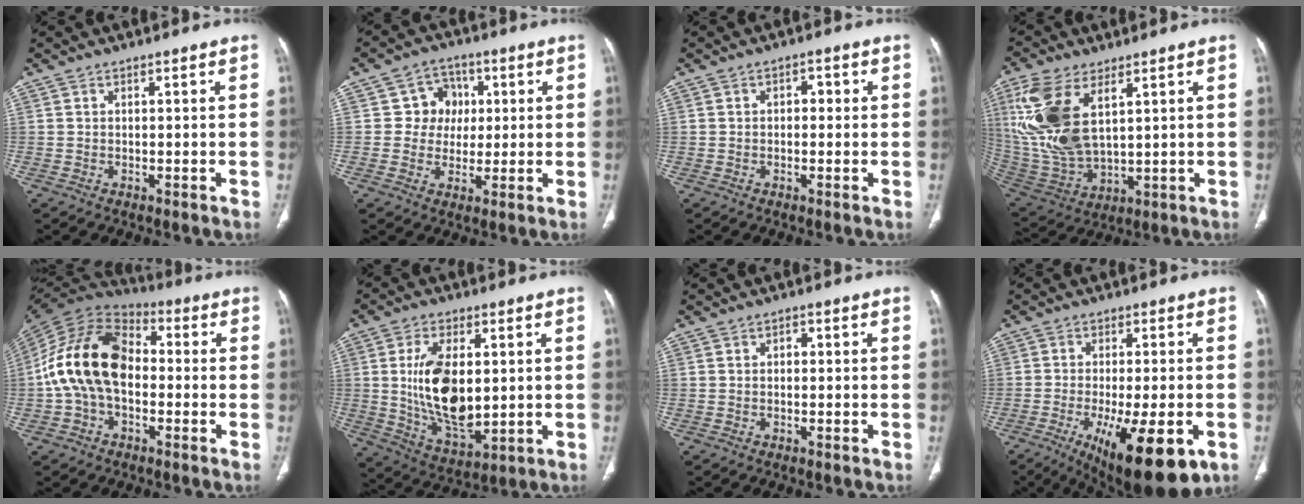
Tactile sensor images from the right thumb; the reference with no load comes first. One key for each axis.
{"total": 7.3, "fx": 1.2, "fy": 6.9, "fz": 2.2, "tx": 0.014, "ty": 0.010, "tz": 0.013}
{"total": 2.2, "fx": 0.2, "fy": 1.5, "fz": 1.6, "tx": -0.012, "ty": 0.007, "tz": -0.004}
{"total": 17.1, "fx": 5.9, "fy": 8.7, "fz": 13.4, "tx": -0.294, "ty": -0.018, "tz": 0.129}
{"total": 17.5, "fx": -1.1, "fy": 11.4, "fz": 13.2, "tx": -0.242, "ty": 0.040, "tz": -0.029}
{"total": 15.4, "fx": 1.4, "fy": 8.1, "fz": 13.1, "tx": -0.226, "ty": -0.019, "tz": 0.039}
{"total": 1.1, "fx": 0.0, "fy": 0.8, "fz": 0.7, "tx": -0.008, "ty": 0.003, "tz": -0.003}
{"total": 17.8, "fx": -7.2, "fy": 6.0, "fz": 15.1, "tx": -0.210, "ty": -0.014, "tz": -0.095}